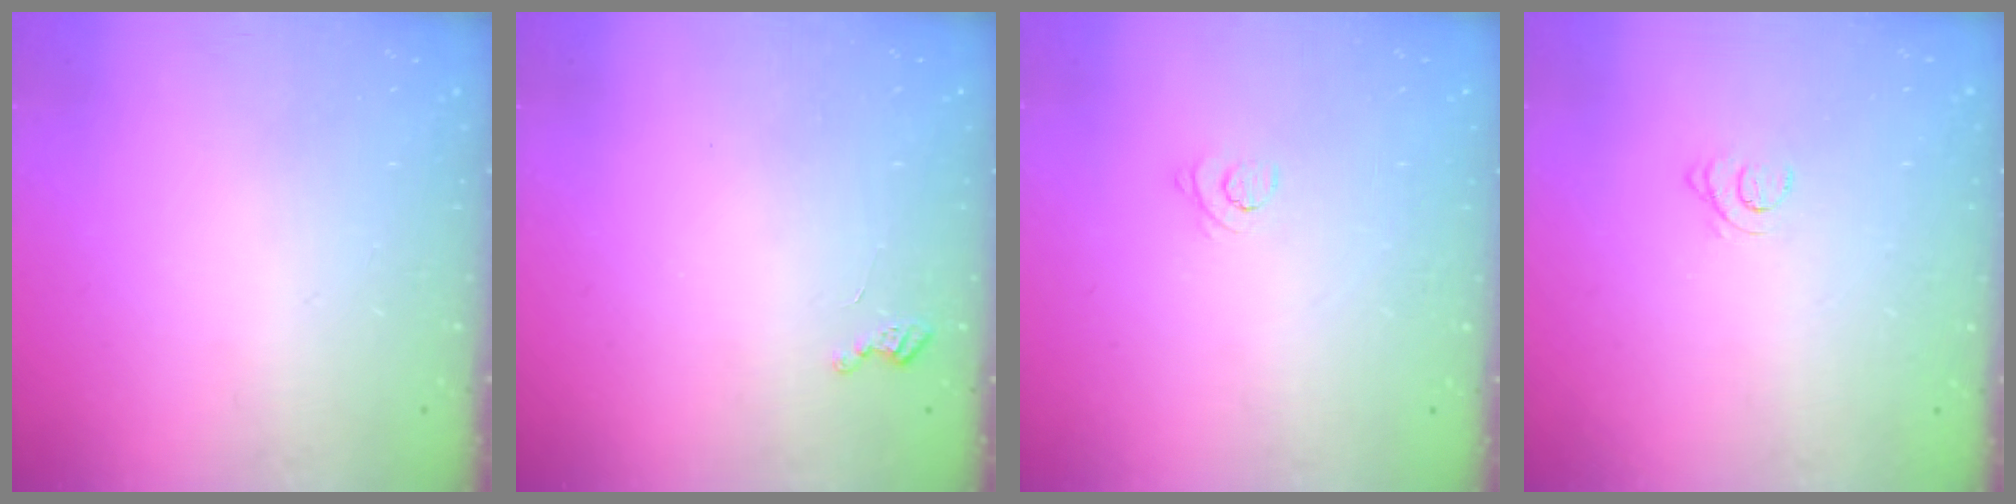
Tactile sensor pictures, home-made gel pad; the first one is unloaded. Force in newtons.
{"total": 2.7, "press": 2.7, "slide": 0.4}
{"total": 2.5, "press": 2.5, "slide": 0.3}
{"total": 3.6, "press": 3.6, "slide": 0.5}